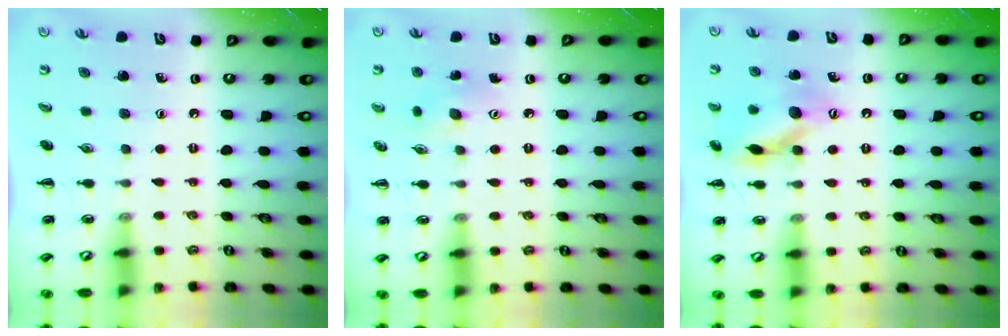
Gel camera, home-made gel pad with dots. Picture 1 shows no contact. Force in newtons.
{"total": 3.7, "press": 3.6, "slide": 0.9}
{"total": 13.5, "press": 13.5, "slide": 1.3}